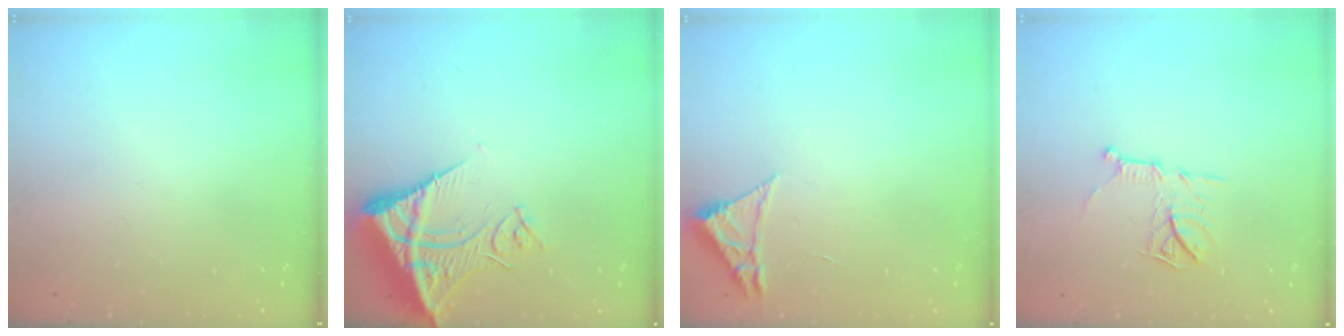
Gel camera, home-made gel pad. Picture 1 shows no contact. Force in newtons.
{"total": 13.5, "press": 13.3, "slide": 1.8}
{"total": 2.3, "press": 2.3, "slide": 0.4}
{"total": 10.6, "press": 10.6, "slide": 0.8}